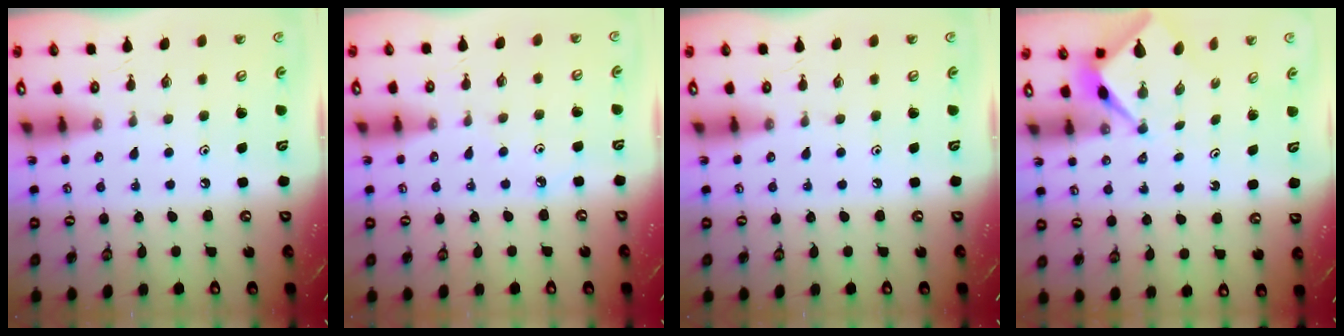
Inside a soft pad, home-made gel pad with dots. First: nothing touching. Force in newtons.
{"total": 2.6, "press": 2.6, "slide": 0.2}
{"total": 0.0}
{"total": 2.6, "press": 2.6, "slide": 0.1}